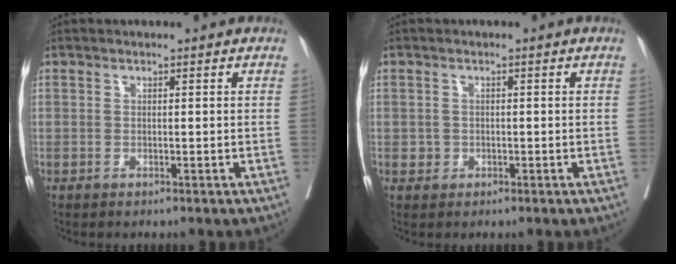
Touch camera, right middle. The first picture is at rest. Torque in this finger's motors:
{"motor_torque": [0.02, -0.20, 0.00, 0.00]}